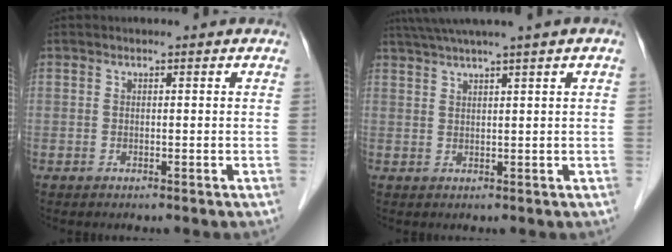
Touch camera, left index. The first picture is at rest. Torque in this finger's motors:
{"motor_torque": [1.07, -0.99, 1.06, 0.21]}